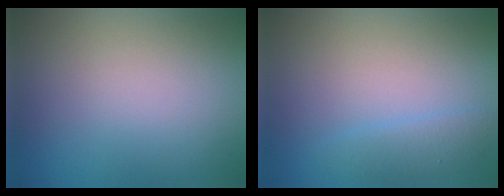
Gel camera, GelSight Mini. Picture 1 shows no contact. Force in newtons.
{"total": 1.7, "press": 1.7, "slide": 0.2}